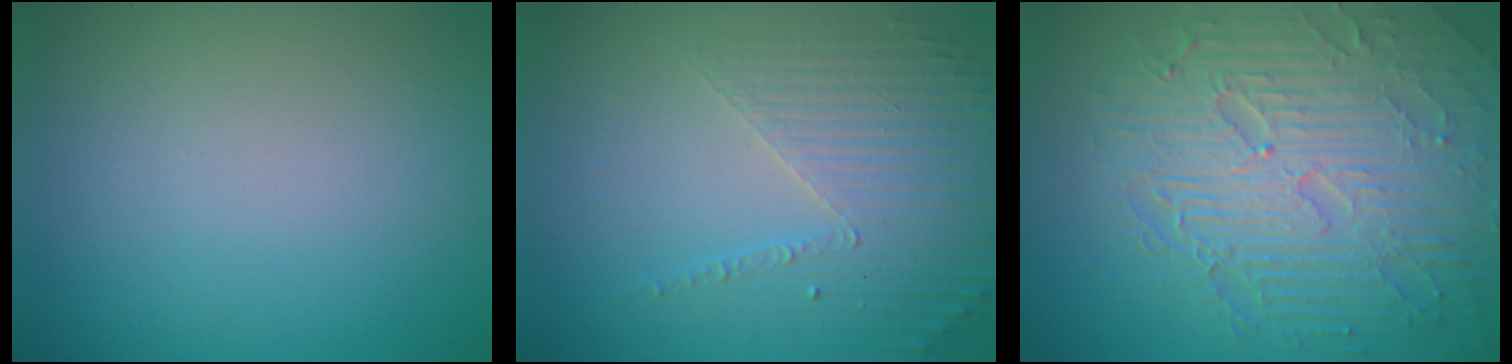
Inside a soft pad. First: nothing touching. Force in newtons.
{"total": 4.8, "press": 3.2, "slide": 3.5}
{"total": 8.8, "press": 6.3, "slide": 6.1}